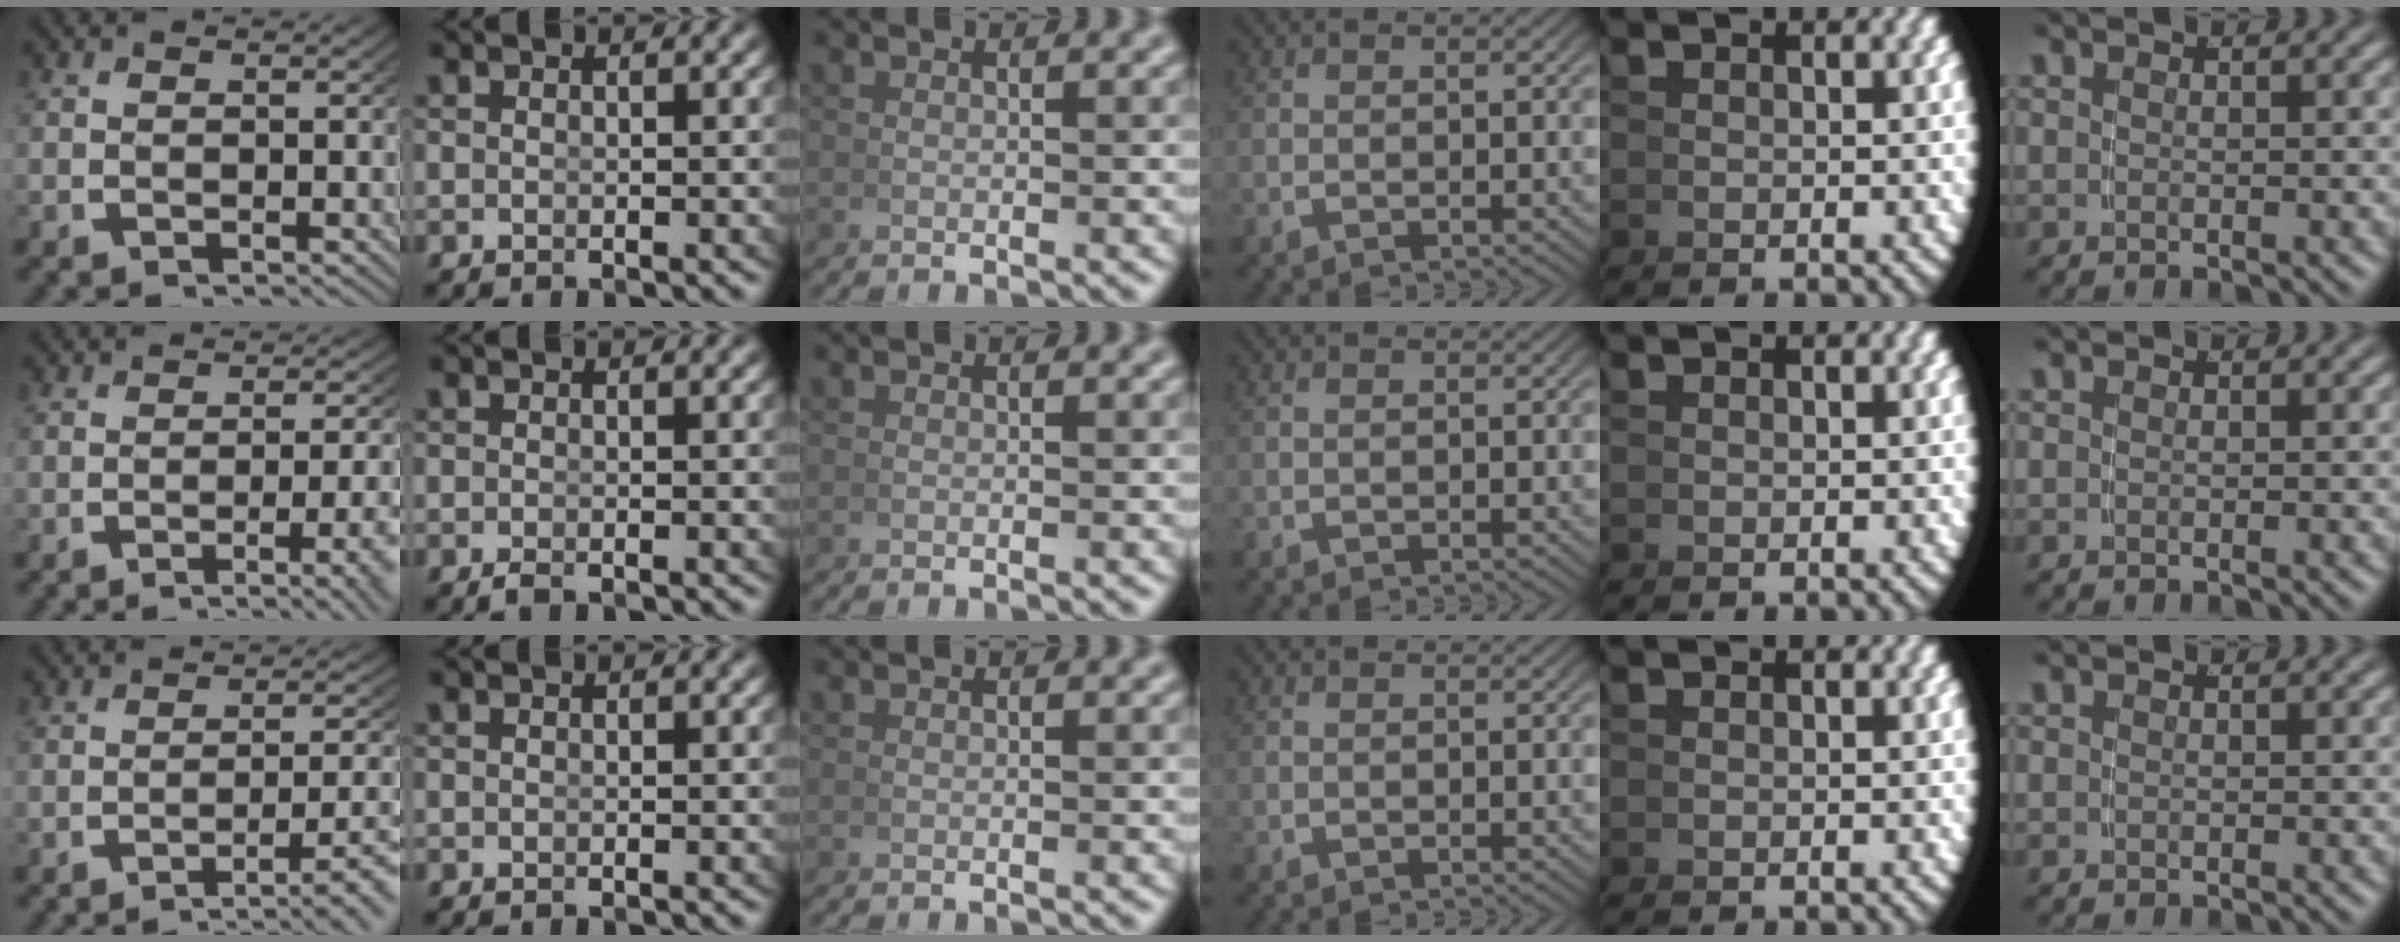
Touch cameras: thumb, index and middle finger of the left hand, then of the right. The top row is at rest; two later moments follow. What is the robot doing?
{"motion": "lift_and_place", "object": "cup"}